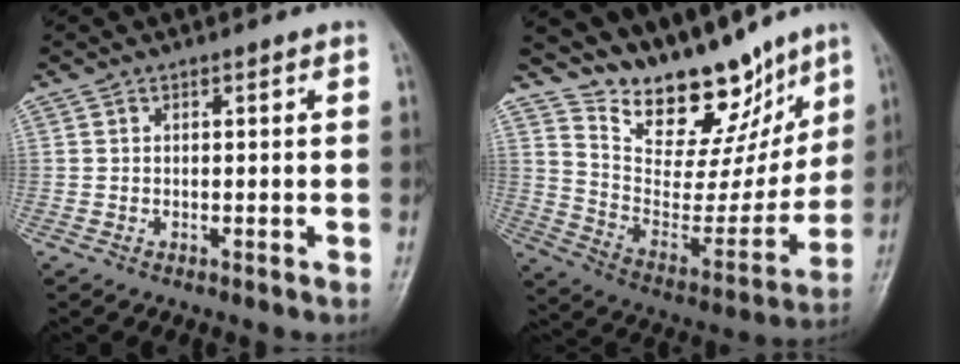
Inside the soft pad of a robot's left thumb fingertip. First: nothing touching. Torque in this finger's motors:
{"motor_torque": [0.97, -0.57, 1.35, -1.18, 0.01]}